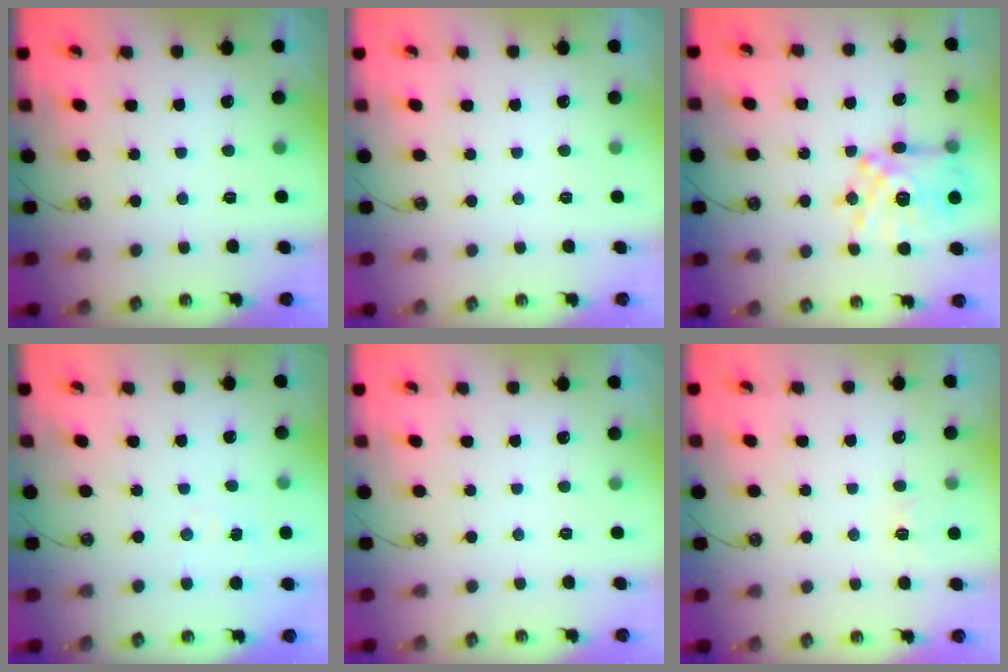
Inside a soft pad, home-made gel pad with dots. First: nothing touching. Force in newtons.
{"total": 0.0}
{"total": 15.2, "press": 15.2, "slide": 1.1}
{"total": 4.4, "press": 4.4, "slide": 0.4}
{"total": 0.0}
{"total": 4.5, "press": 4.5, "slide": 0.6}